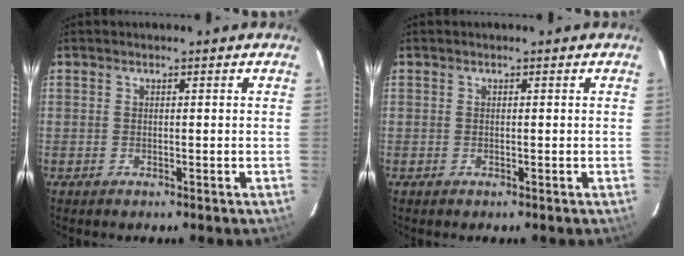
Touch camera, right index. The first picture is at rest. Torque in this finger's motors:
{"motor_torque": [-0.01, 0.01, 0.00, 0.00]}